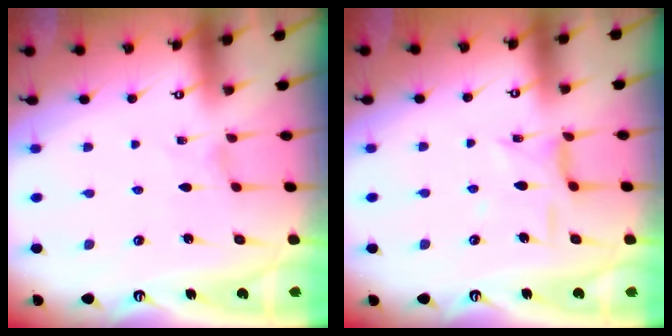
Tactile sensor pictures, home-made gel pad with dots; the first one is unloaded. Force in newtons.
{"total": 7.2, "press": 7.2, "slide": 0.6}